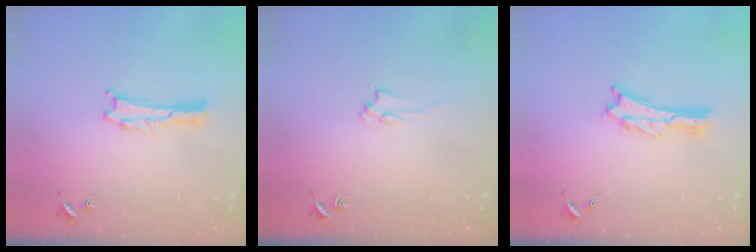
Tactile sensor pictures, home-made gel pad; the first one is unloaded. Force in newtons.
{"total": 1.6, "press": 1.6, "slide": 0.2}
{"total": 1.3, "press": 1.3, "slide": 0.3}